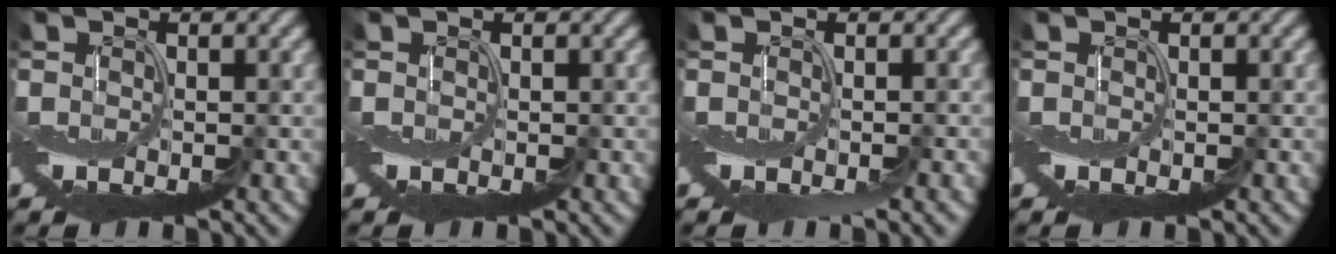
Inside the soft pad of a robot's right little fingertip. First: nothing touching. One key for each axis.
{"total": 0.0}
{"total": 1.6, "fx": -1.1, "fy": -0.1, "fz": 1.2, "tx": -0.014, "ty": -0.006, "tz": -0.015}
{"total": 0.0}